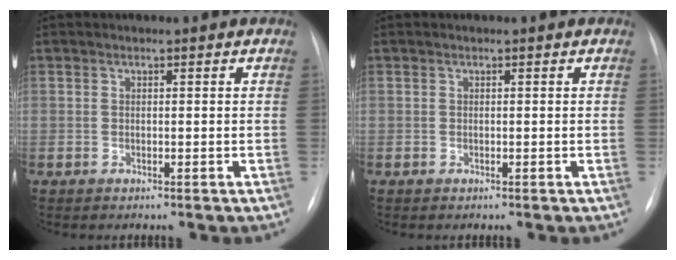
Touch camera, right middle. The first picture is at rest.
{"total": 0.0}